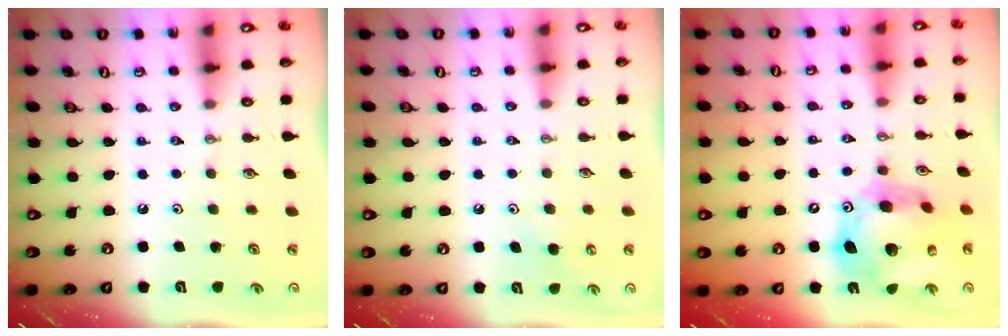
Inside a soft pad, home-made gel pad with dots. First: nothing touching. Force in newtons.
{"total": 4.0, "press": 4.0, "slide": 0.1}
{"total": 18.4, "press": 18.3, "slide": 1.9}